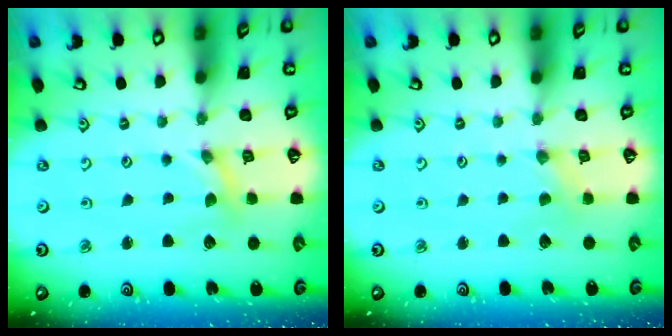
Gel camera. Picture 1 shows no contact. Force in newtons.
{"total": 0.0}